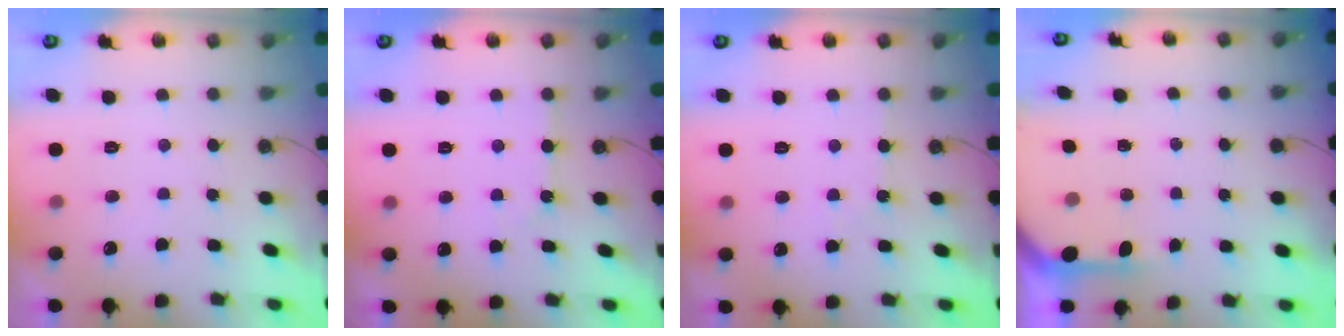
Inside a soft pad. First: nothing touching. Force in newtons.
{"total": 2.9, "press": 2.8, "slide": 0.4}
{"total": 2.9, "press": 2.8, "slide": 0.5}
{"total": 2.7, "press": 2.7, "slide": 0.2}